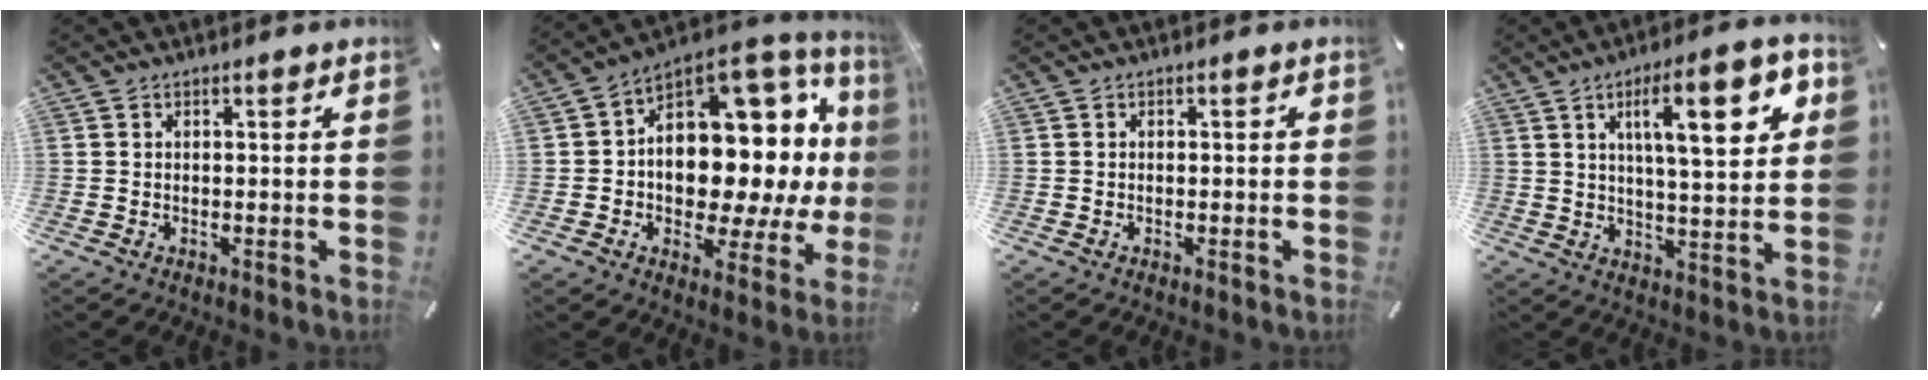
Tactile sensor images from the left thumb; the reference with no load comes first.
{"total": 14.1, "force": [1.8, 10.4, 9.3], "torque": [-0.097, -0.064, 0.027]}
{"total": 0.7, "force": [-0.3, 0.4, 0.5], "torque": [-0.010, 0.000, -0.006]}
{"total": 16.7, "force": [6.4, 5.2, 14.5], "torque": [-0.216, -0.009, 0.092]}